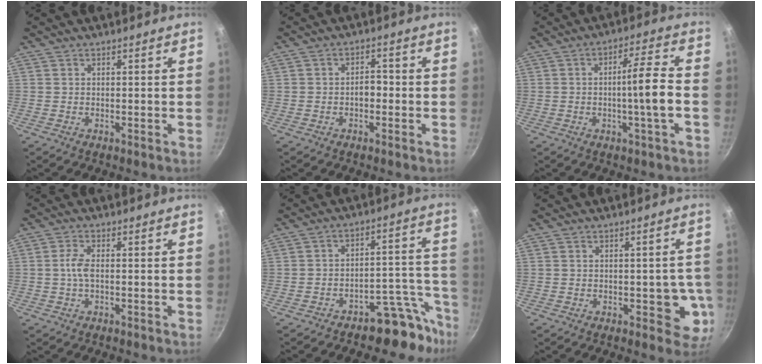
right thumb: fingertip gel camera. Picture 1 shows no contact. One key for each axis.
{"total": 2.9, "fx": -0.8, "fy": 1.8, "fz": 2.1, "tx": -0.013, "ty": 0.017, "tz": -0.014}
{"total": 8.2, "fx": -1.7, "fy": 0.1, "fz": 8.0, "tx": -0.132, "ty": 0.025, "tz": -0.026}
{"total": 3.3, "fx": -0.3, "fy": 1.3, "fz": 3.0, "tx": -0.072, "ty": 0.007, "tz": -0.010}
{"total": 10.8, "fx": -8.6, "fy": 5.1, "fz": 4.2, "tx": 0.015, "ty": 0.106, "tz": -0.121}
{"total": 6.8, "fx": -1.4, "fy": 3.6, "fz": 5.6, "tx": -0.031, "ty": 0.000, "tz": -0.017}